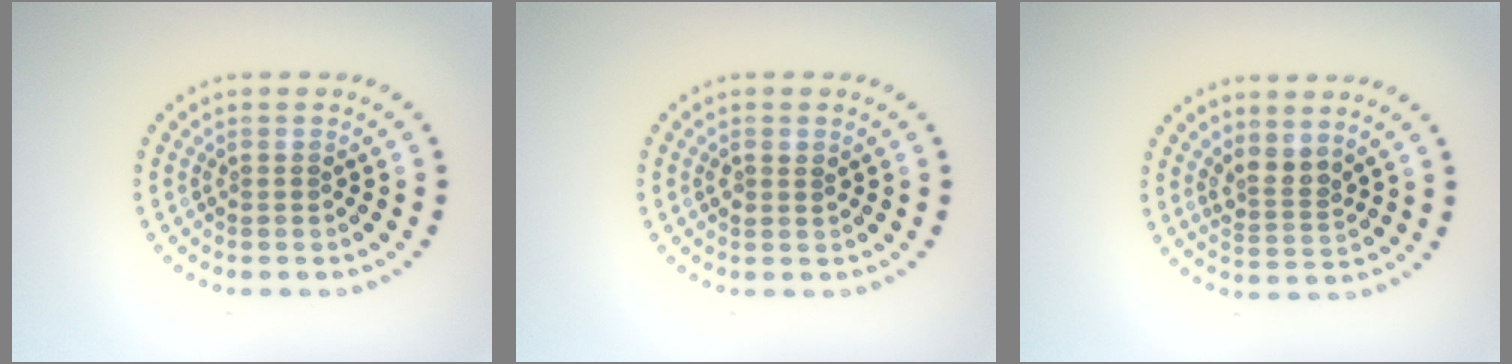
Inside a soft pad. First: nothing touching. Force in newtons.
{"total": 1.0, "press": 0.9, "slide": 0.4}
{"total": 2.4, "press": 1.8, "slide": 1.6}